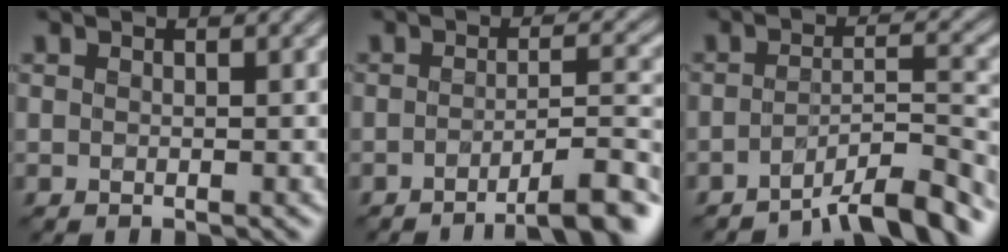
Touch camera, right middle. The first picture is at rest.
{"total": 5.9, "force": [-3.7, 1.2, 4.5], "torque": [-0.052, 0.014, -0.056]}
{"total": 5.5, "force": [-4.4, 1.0, 3.2], "torque": [-0.045, 0.011, -0.073]}